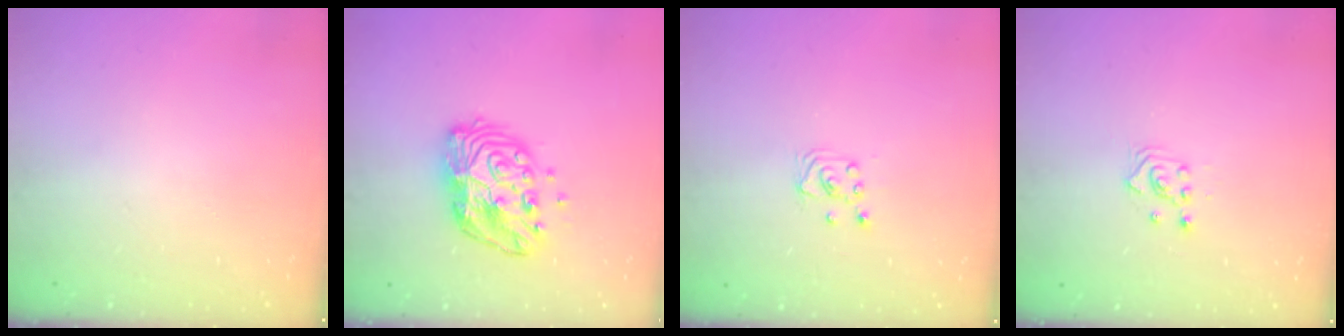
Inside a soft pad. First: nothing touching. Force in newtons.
{"total": 12.3, "press": 12.3, "slide": 1.0}
{"total": 2.0, "press": 2.0, "slide": 0.2}
{"total": 2.3, "press": 2.3, "slide": 0.3}